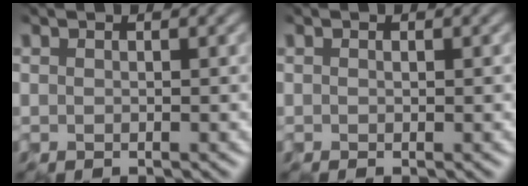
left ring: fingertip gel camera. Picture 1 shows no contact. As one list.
[{"total": 0.0}]